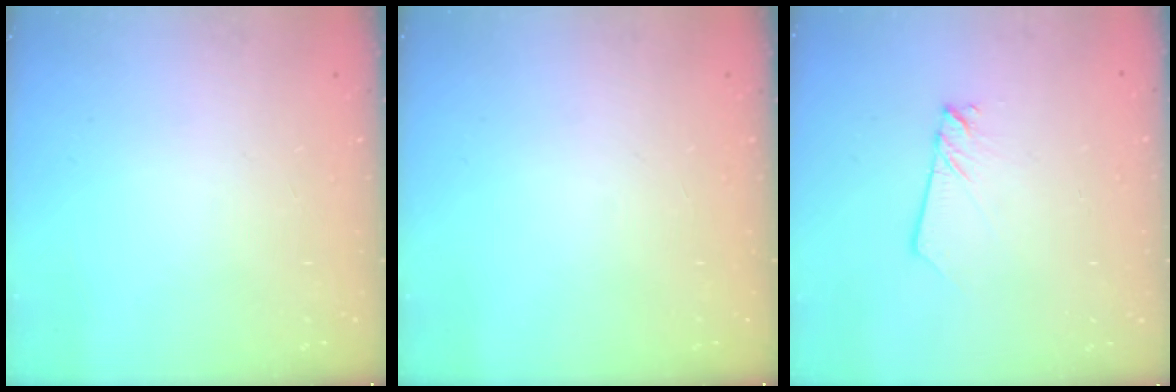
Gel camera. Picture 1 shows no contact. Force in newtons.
{"total": 0.0}
{"total": 2.7, "press": 2.7, "slide": 0.2}